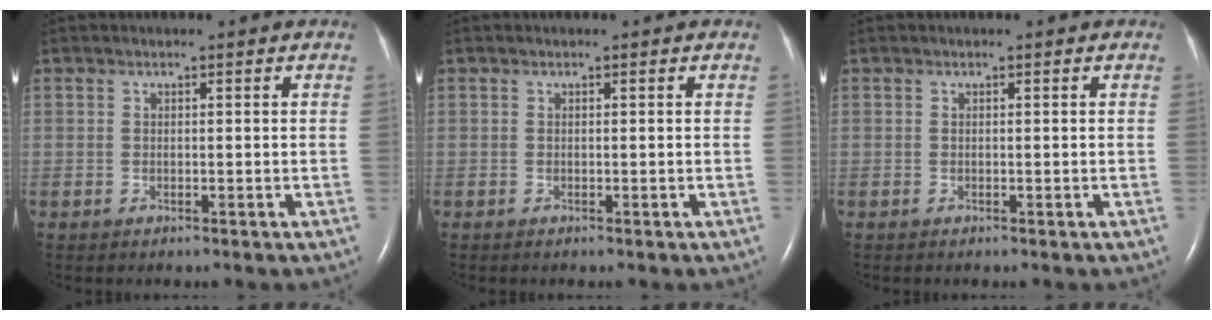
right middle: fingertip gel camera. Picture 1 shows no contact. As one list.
[{"total": 0.0}, {"total": 0.0}]